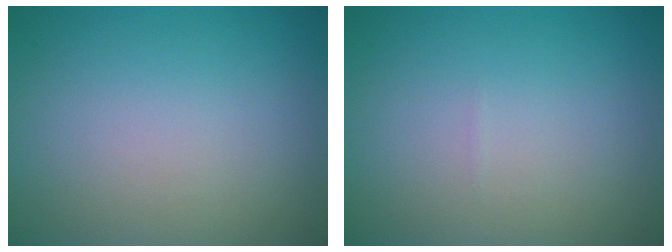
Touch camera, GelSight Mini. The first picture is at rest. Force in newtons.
{"total": 0.0}